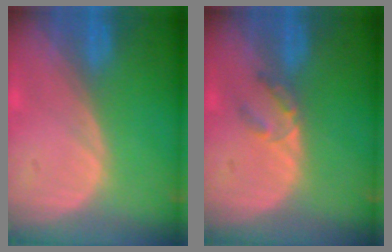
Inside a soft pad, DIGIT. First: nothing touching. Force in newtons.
{"total": 2.5, "press": 2.3, "slide": 1.0}